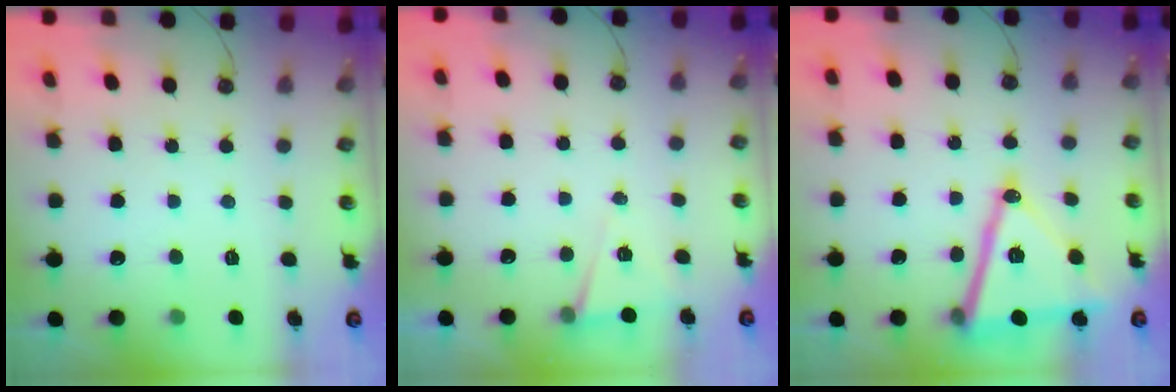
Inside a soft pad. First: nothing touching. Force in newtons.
{"total": 6.1, "press": 4.0, "slide": 4.6}
{"total": 19.2, "press": 18.8, "slide": 3.7}